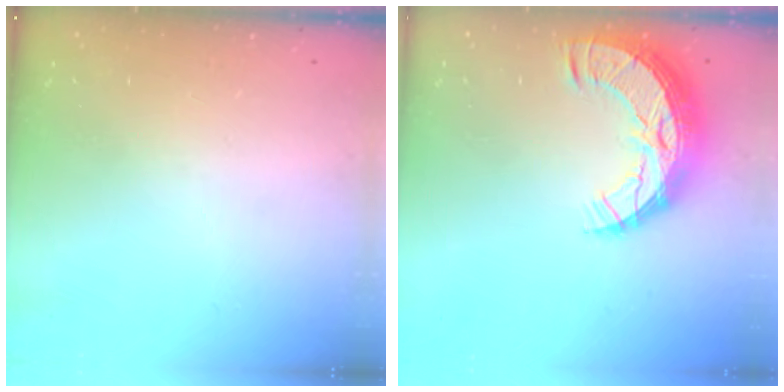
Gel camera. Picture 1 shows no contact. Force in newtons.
{"total": 13.4, "press": 13.4, "slide": 0.9}